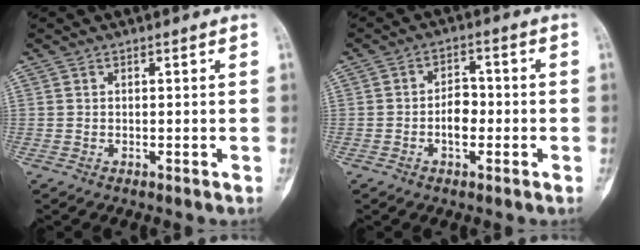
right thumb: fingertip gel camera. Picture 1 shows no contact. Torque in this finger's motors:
{"motor_torque": [0.21, 1.09, 0.38, -0.46, 0.17]}